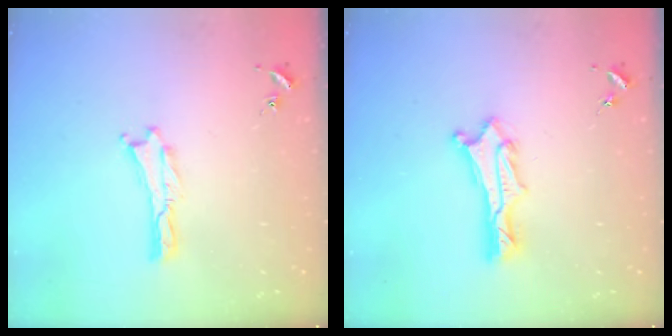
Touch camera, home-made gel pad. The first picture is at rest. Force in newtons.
{"total": 2.4, "press": 2.4, "slide": 0.3}